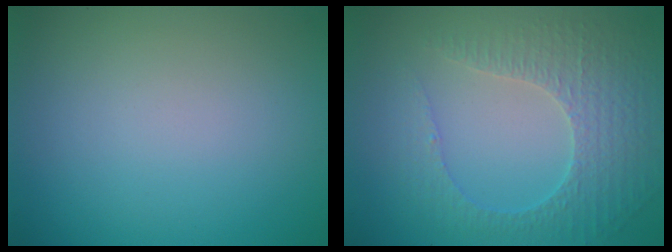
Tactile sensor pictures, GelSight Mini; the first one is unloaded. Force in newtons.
{"total": 4.7, "press": 3.3, "slide": 3.3}